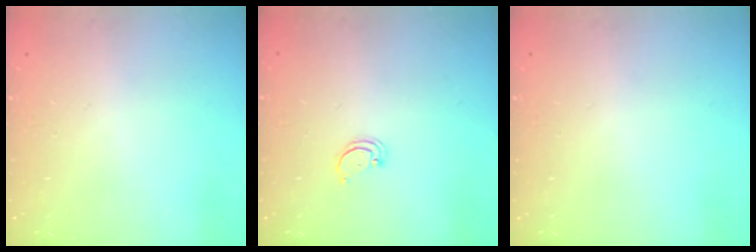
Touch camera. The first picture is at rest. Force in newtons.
{"total": 1.5, "press": 1.5, "slide": 0.1}
{"total": 0.0}